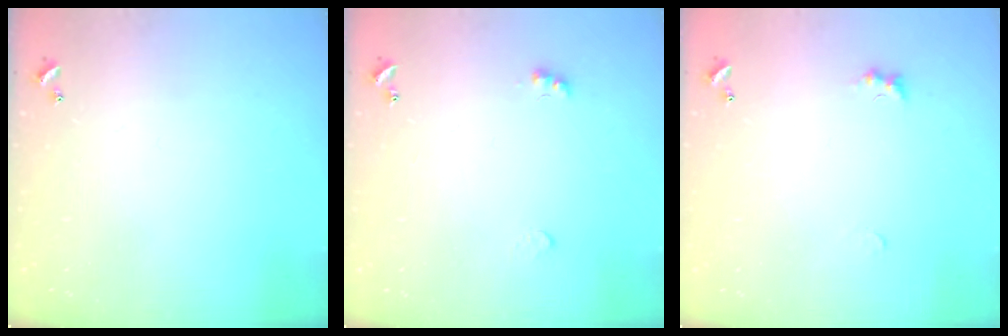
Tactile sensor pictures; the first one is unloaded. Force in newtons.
{"total": 3.8, "press": 3.7, "slide": 0.6}
{"total": 1.4, "press": 1.3, "slide": 0.5}